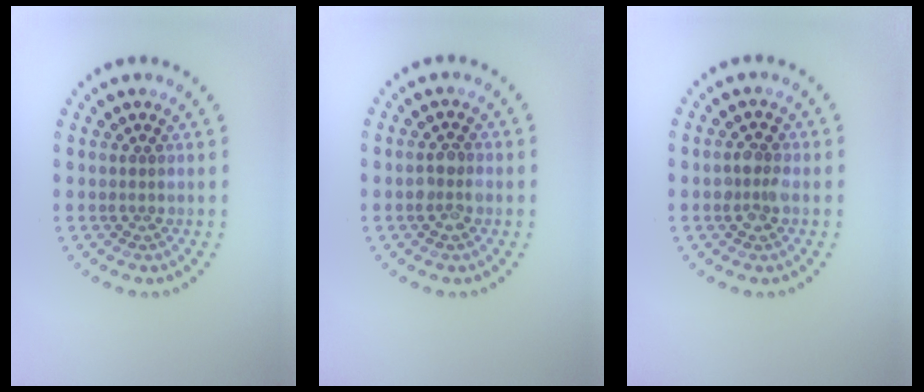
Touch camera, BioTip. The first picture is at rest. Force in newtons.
{"total": 2.0, "press": 1.9, "slide": 0.4}
{"total": 1.8, "press": 1.7, "slide": 0.2}